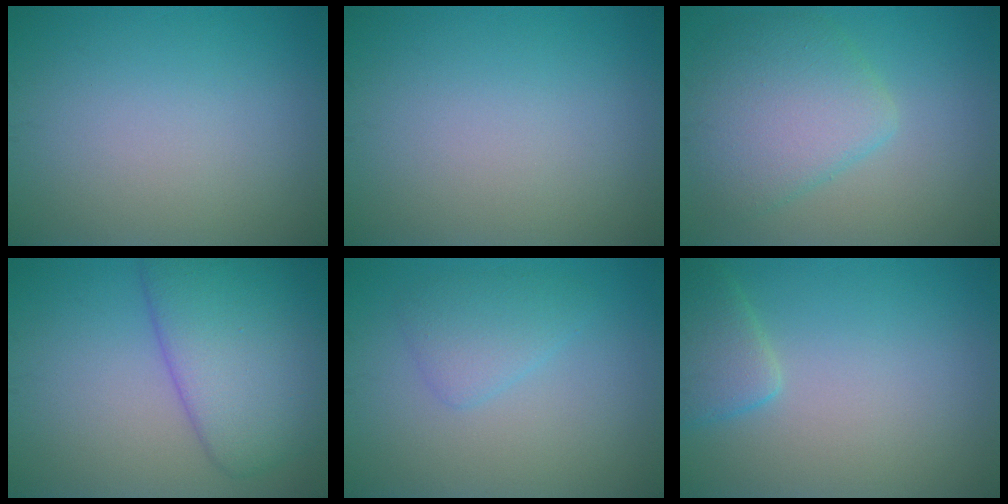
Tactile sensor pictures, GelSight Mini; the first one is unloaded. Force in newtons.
{"total": 0.0}
{"total": 5.7, "press": 5.7, "slide": 0.2}
{"total": 7.8, "press": 7.8, "slide": 0.5}
{"total": 2.4, "press": 2.4, "slide": 0.1}
{"total": 2.8, "press": 2.7, "slide": 0.3}